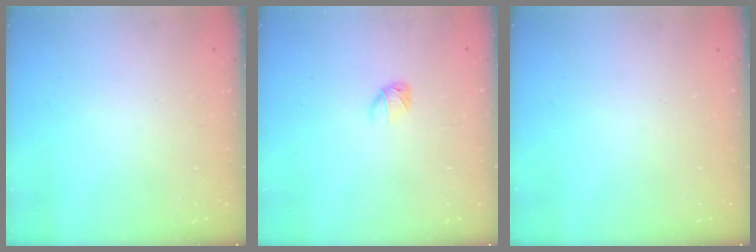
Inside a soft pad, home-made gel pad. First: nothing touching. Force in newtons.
{"total": 3.4, "press": 3.3, "slide": 0.7}
{"total": 0.0}